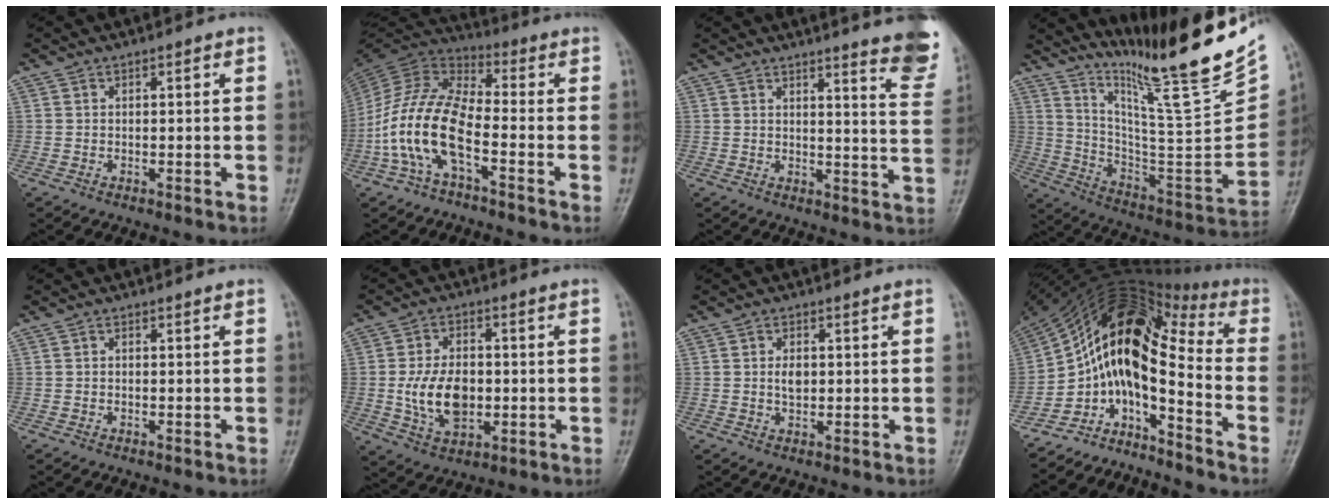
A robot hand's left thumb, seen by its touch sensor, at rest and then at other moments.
{"total": 14.0, "force": [-4.8, 6.1, 11.7], "torque": [-0.248, 0.045, -0.100]}
{"total": 14.0, "force": [11.0, 1.7, 8.6], "torque": [-0.078, -0.088, 0.116]}
{"total": 26.3, "force": [21.2, 0.9, 15.5], "torque": [-0.224, -0.155, 0.339]}
{"total": 0.0}
{"total": 10.6, "force": [-0.7, 6.8, 8.1], "torque": [-0.132, 0.002, -0.007]}
{"total": 3.4, "force": [0.4, 1.9, 2.8], "torque": [-0.044, 0.000, 0.010]}
{"total": 14.1, "force": [-5.7, 5.9, 11.5], "torque": [-0.196, 0.106, -0.110]}